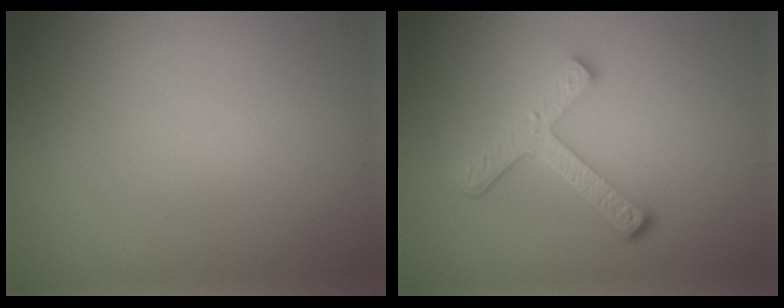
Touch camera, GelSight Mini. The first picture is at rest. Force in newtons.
{"total": 4.3, "press": 3.3, "slide": 2.8}